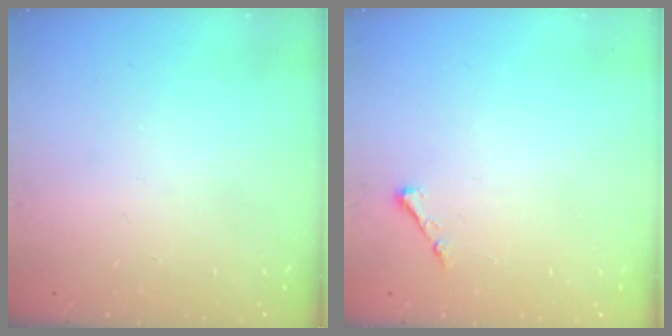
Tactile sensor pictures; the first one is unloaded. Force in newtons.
{"total": 3.3, "press": 3.3, "slide": 0.6}